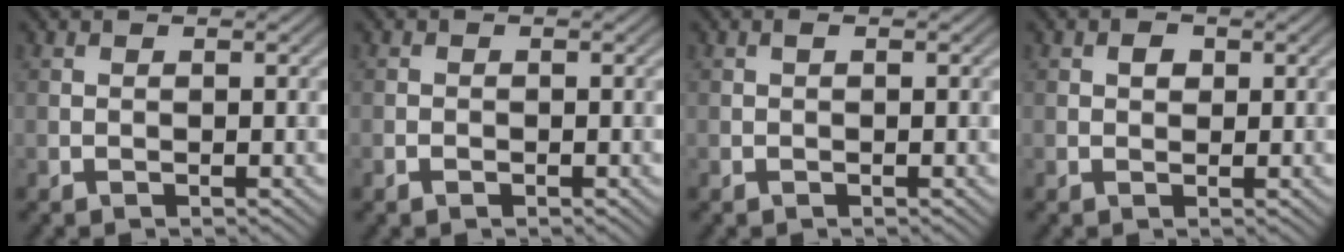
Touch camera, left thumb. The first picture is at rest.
{"total": 1.0, "force": [-0.6, 0.6, 0.5], "torque": [-0.008, -0.001, -0.011]}
{"total": 0.6, "force": [-0.1, 0.3, 0.5], "torque": [-0.010, 0.002, -0.001]}
{"total": 1.3, "force": [0.4, 1.0, 0.8], "torque": [-0.012, 0.000, 0.003]}